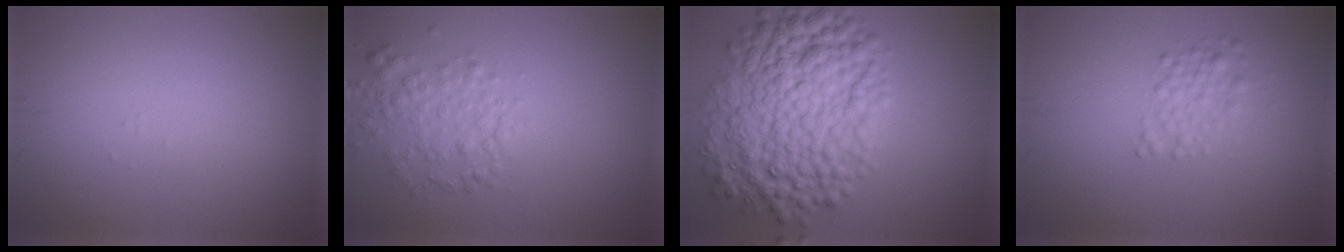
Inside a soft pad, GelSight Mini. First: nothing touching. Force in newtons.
{"total": 2.9, "press": 2.9, "slide": 0.1}
{"total": 10.6, "press": 10.6, "slide": 0.1}
{"total": 2.0, "press": 2.0, "slide": 0.1}